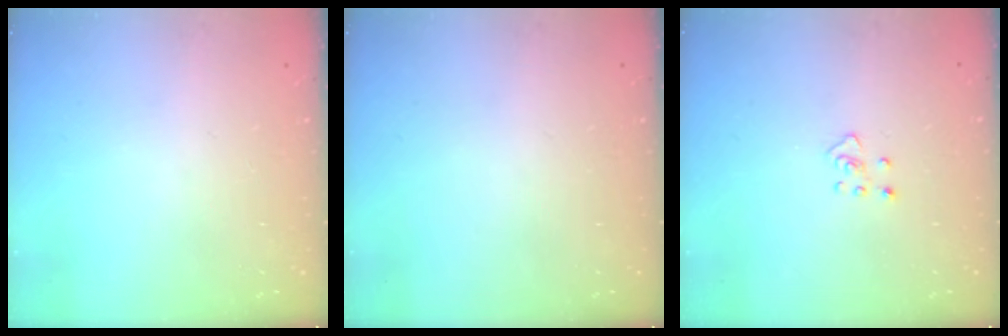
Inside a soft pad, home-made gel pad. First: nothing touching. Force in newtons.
{"total": 0.0}
{"total": 3.4, "press": 3.3, "slide": 0.6}